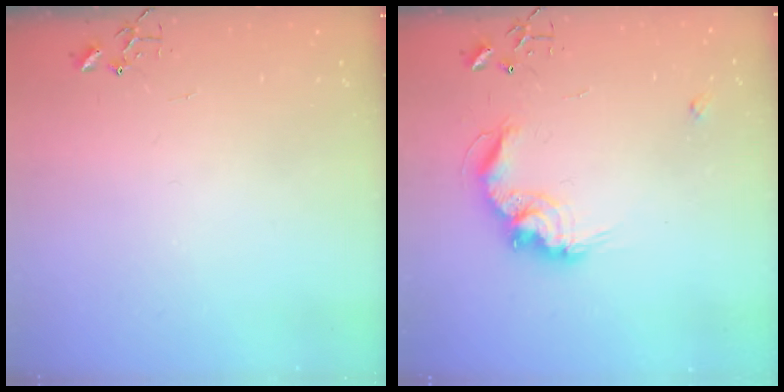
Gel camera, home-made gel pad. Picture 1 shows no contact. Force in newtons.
{"total": 12.6, "press": 12.6, "slide": 0.4}